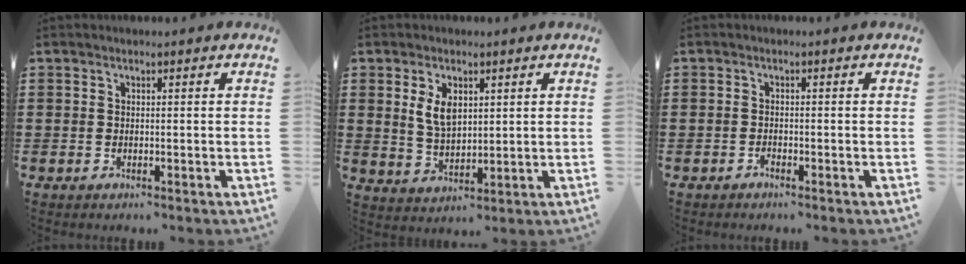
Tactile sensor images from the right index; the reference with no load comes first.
{"total": 4.7, "force": [1.7, 2.5, 3.6], "torque": [-0.070, 0.003, 0.029]}
{"total": 0.8, "force": [-0.8, 0.0, 0.0], "torque": [0.000, -0.001, -0.016]}